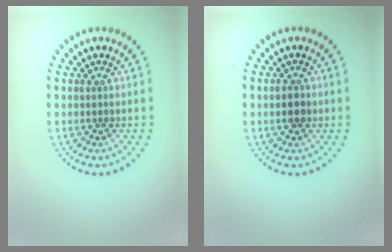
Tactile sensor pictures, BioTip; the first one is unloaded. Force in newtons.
{"total": 1.2, "press": 1.2, "slide": 0.0}